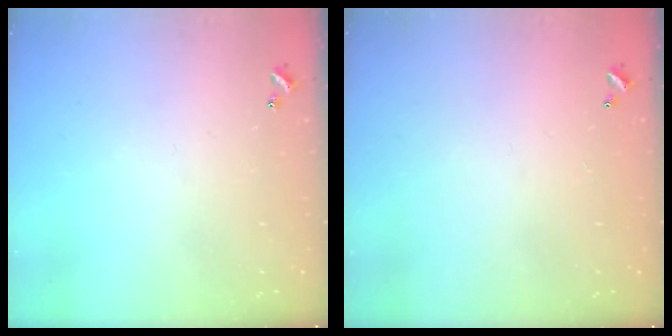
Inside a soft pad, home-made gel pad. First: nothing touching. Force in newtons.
{"total": 2.8, "press": 2.8, "slide": 0.1}